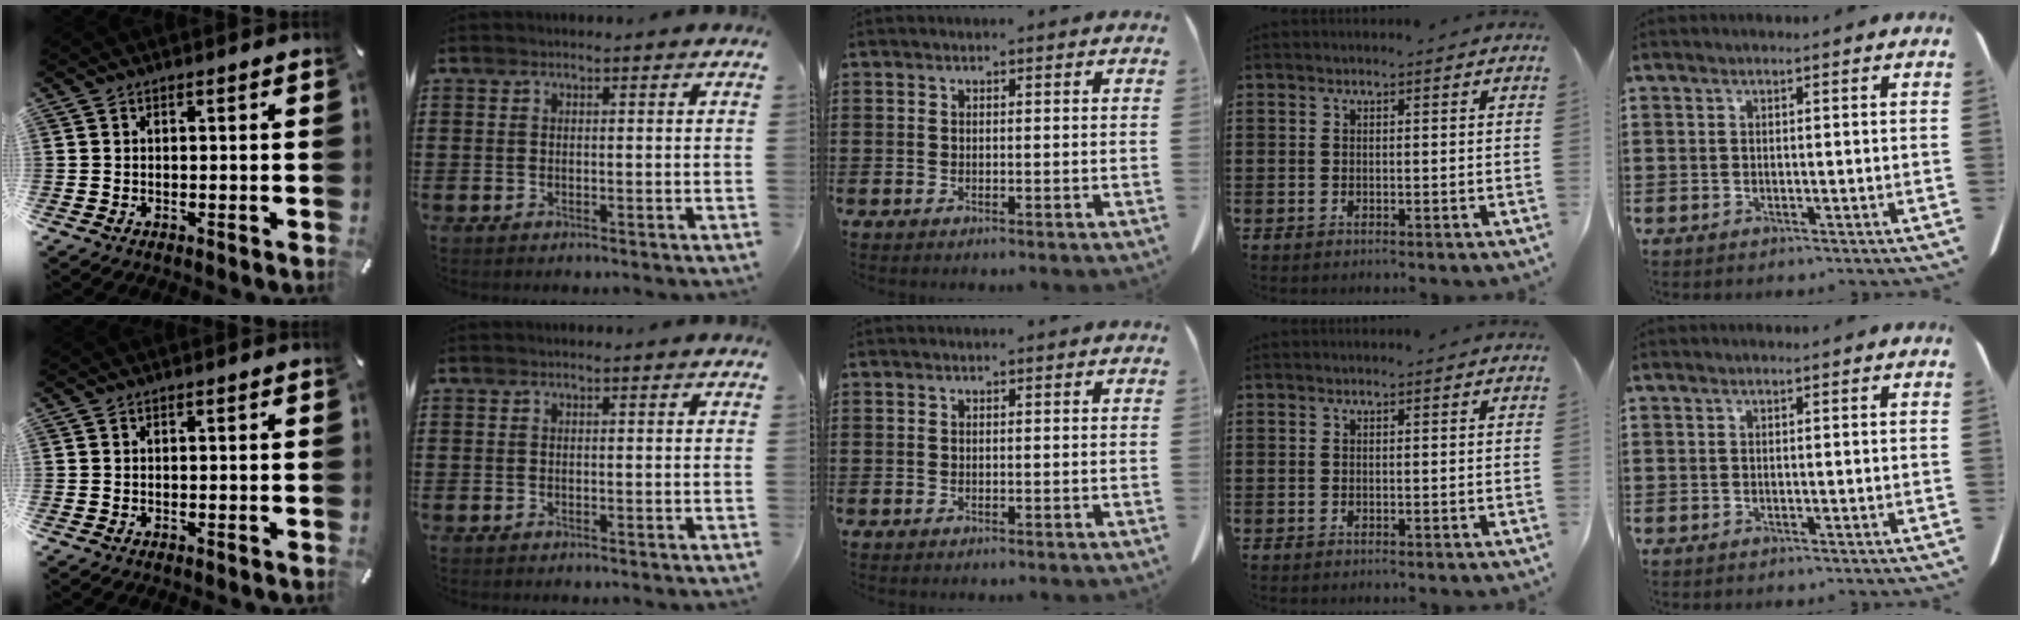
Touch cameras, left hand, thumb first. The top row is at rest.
{}